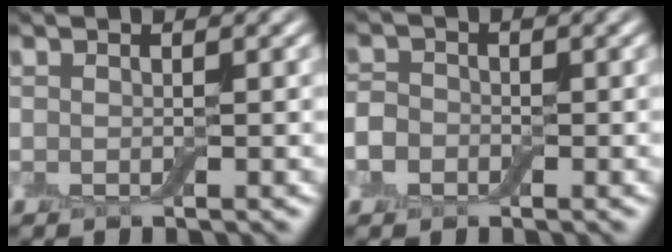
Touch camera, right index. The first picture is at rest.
{"total": 1.8, "force": [-0.7, 1.6, 0.2], "torque": [0.001, 0.007, -0.023]}